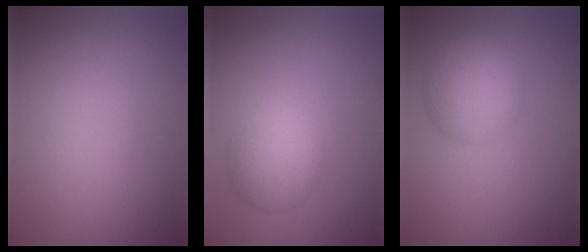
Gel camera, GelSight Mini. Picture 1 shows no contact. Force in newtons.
{"total": 4.0, "press": 4.0, "slide": 0.1}
{"total": 4.7, "press": 4.7, "slide": 0.2}